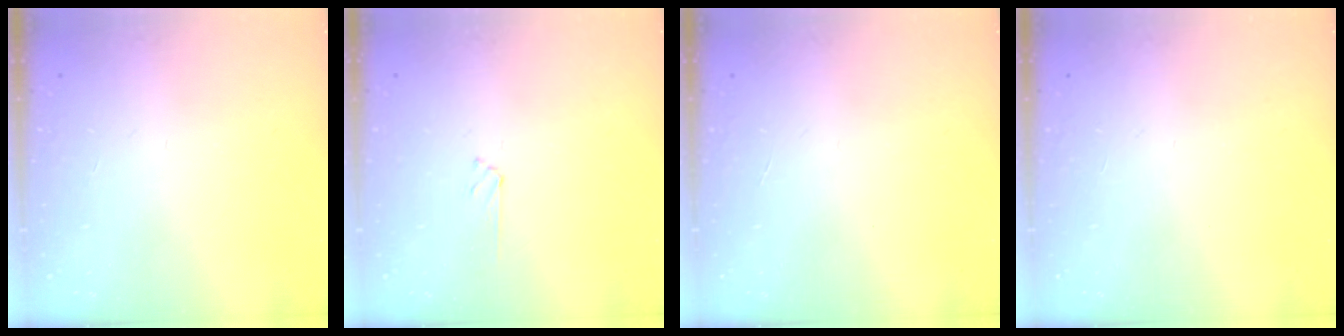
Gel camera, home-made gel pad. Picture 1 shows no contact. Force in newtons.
{"total": 1.8, "press": 1.8, "slide": 0.3}
{"total": 0.0}
{"total": 0.0}